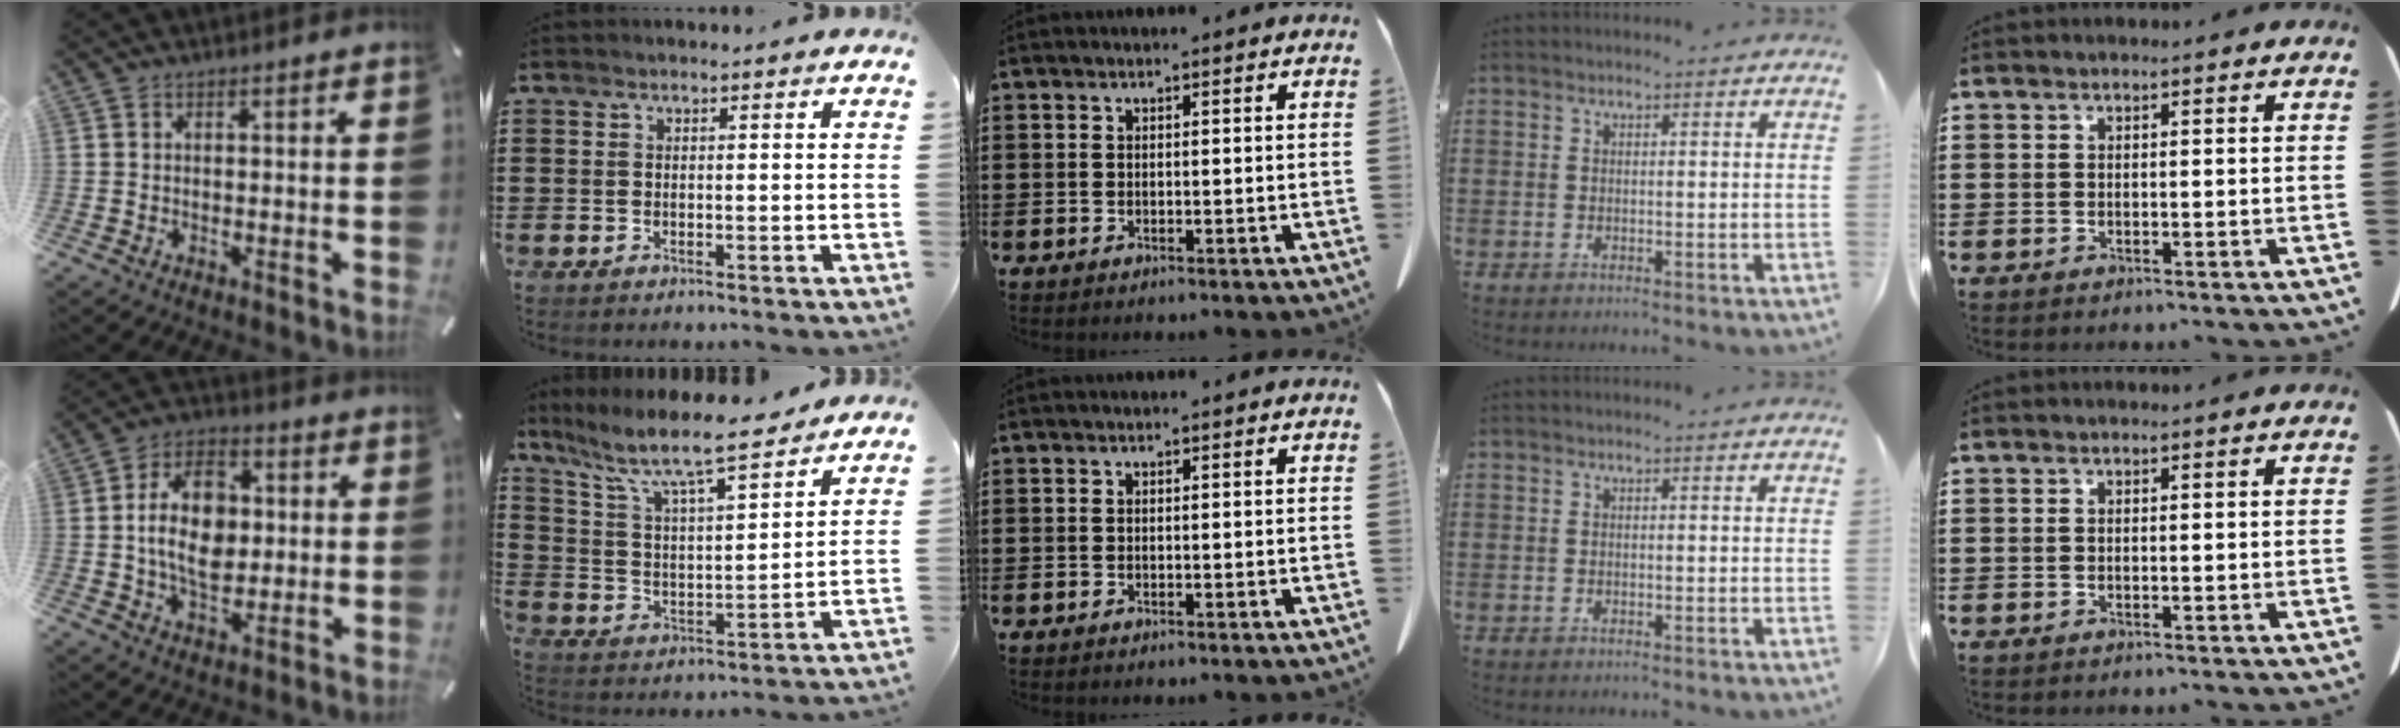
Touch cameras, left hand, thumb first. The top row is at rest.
{"thumb": {"total": 13.5, "force": [0.4, 9.4, 9.8], "torque": [-0.192, 0.010, 0.005]}, "index": {"total": 8.0, "force": [6.5, 0.9, 4.5], "torque": [-0.114, -0.039, 0.106]}}